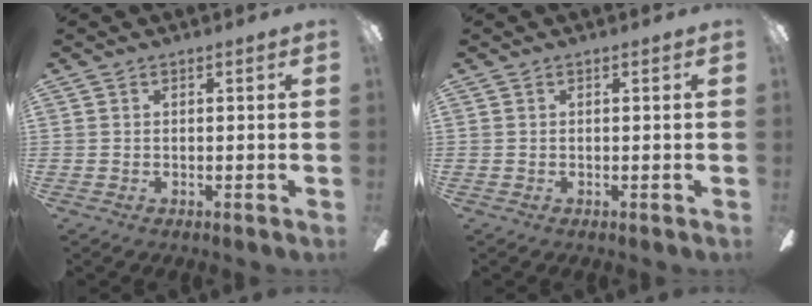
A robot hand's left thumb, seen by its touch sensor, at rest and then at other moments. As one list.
[{"total": 0.0}]